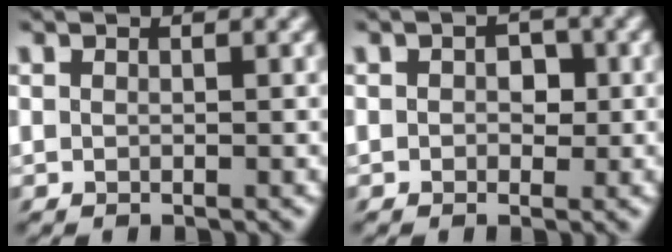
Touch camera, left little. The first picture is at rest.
{"total": 3.4, "force": [-0.2, 2.6, 2.1], "torque": [-0.038, 0.006, -0.006]}